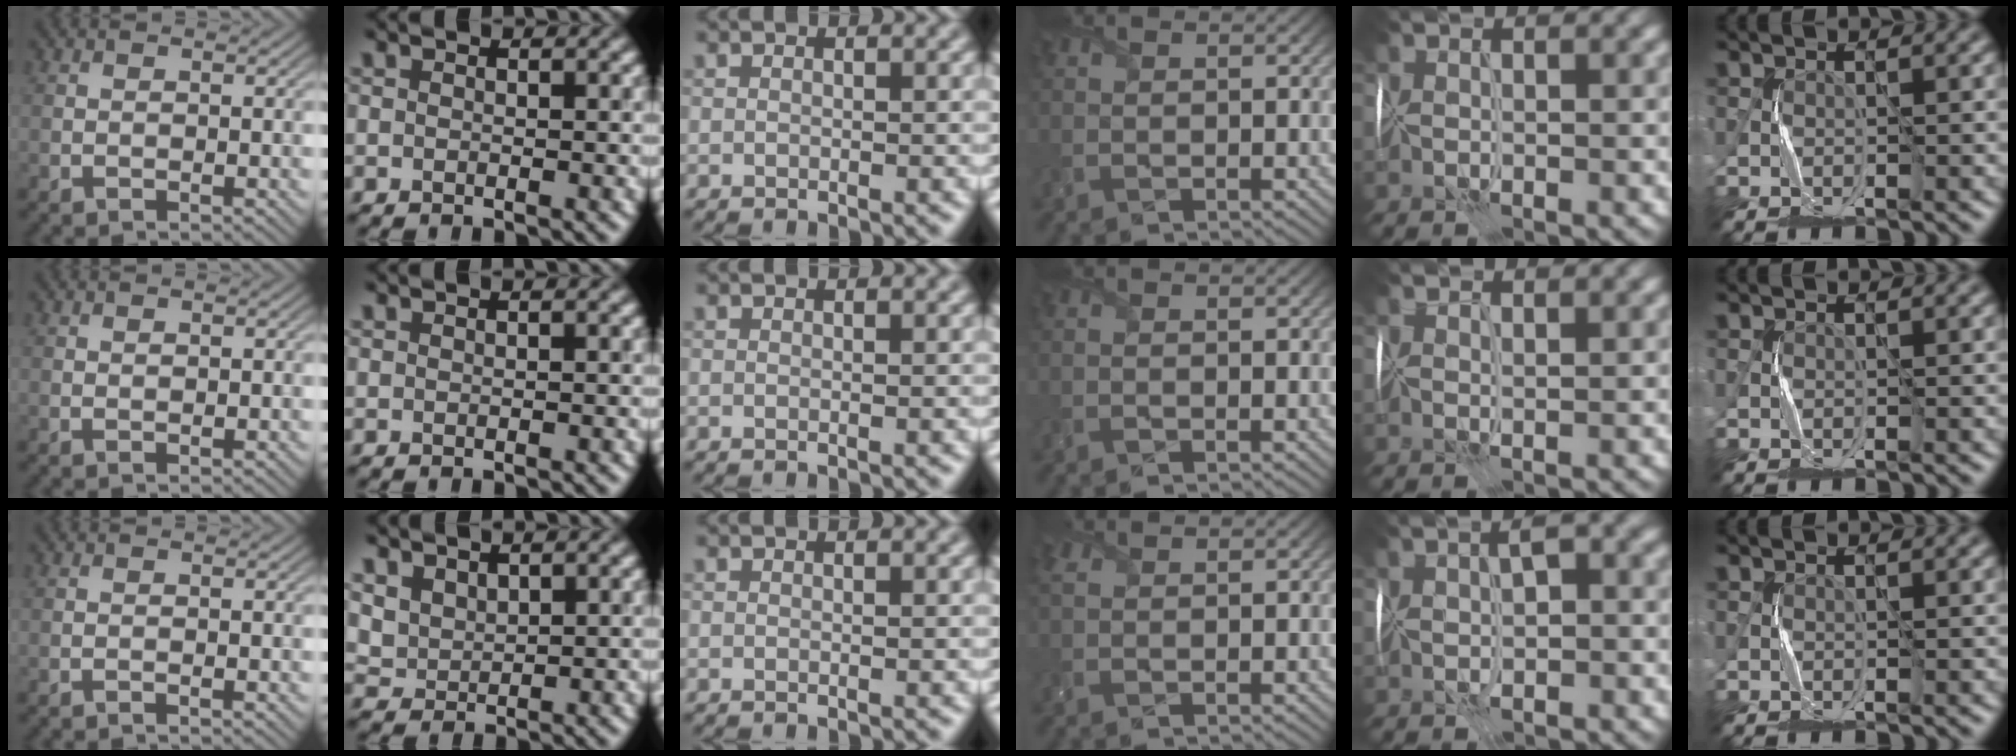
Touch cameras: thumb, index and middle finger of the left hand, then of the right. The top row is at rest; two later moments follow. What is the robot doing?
{"motion": "wrap", "object": "cellophane"}